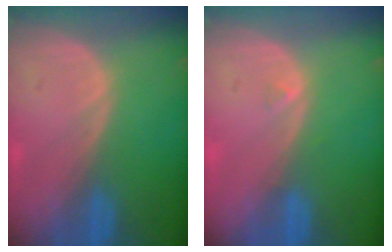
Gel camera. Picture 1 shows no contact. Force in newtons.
{"total": 0.5, "press": 0.5, "slide": 0.2}